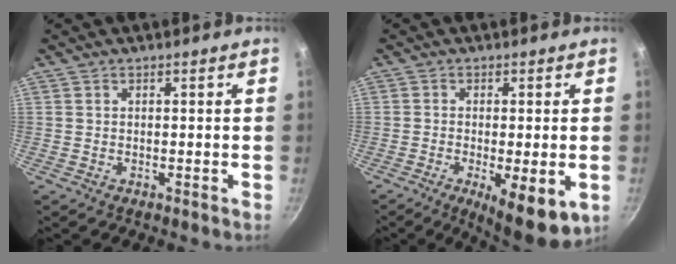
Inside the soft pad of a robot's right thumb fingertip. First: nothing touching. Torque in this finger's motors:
{"motor_torque": [-0.07, 0.54, -0.02, -0.08, 0.06]}